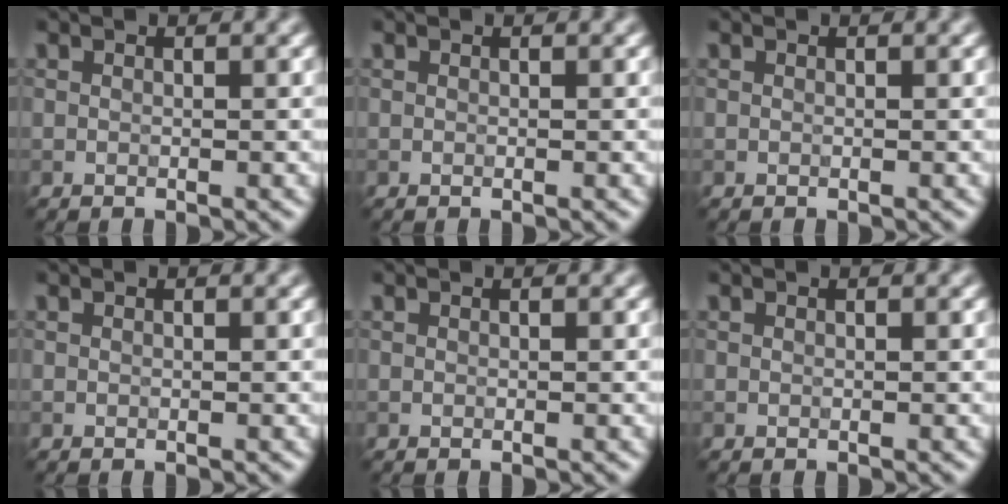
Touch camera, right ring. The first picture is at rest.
{"total": 0.0}
{"total": 0.0}
{"total": 0.0}
{"total": 0.0}
{"total": 0.0}